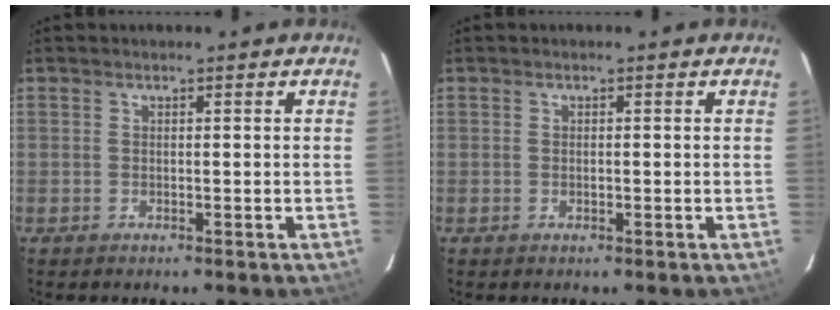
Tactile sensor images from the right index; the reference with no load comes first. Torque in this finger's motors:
{"motor_torque": [-0.26, 0.21, -0.09, -0.03]}